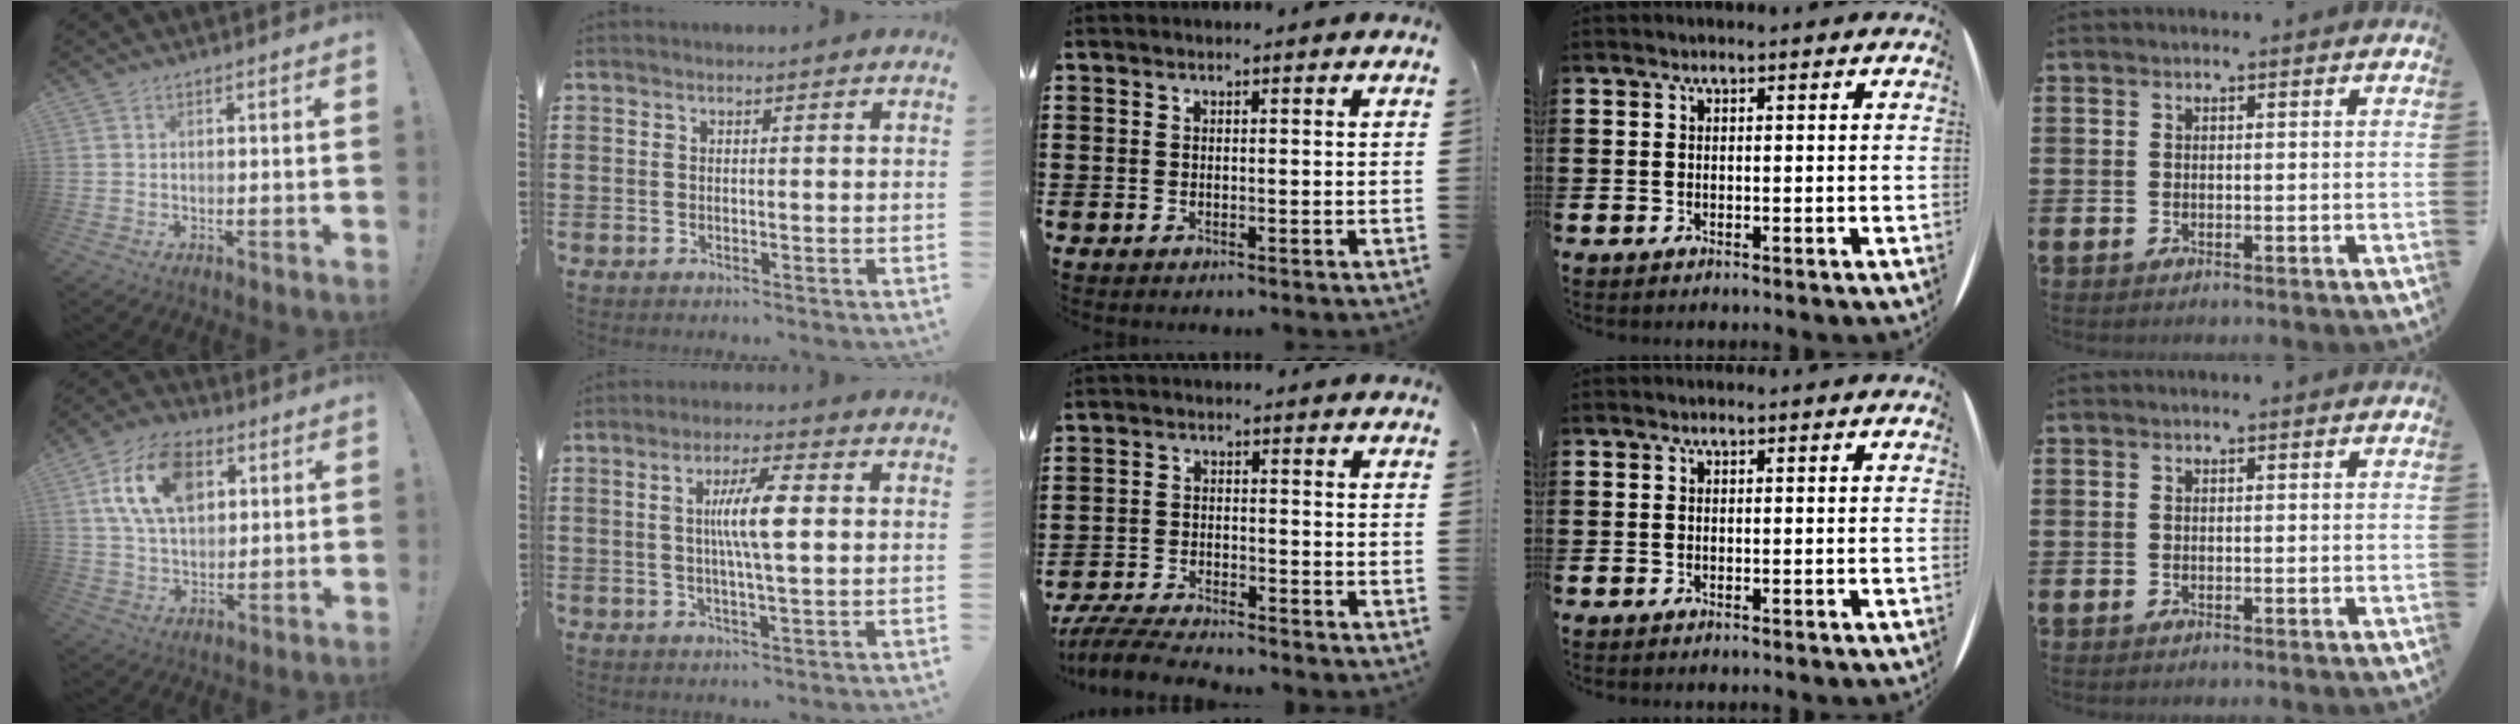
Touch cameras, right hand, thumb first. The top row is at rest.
{"thumb": {"total": 16.7, "force": [6.2, 10.7, 11.2], "torque": [-0.186, -0.005, 0.116]}, "index": {"total": 7.1, "force": [0.9, 1.0, 7.0], "torque": [-0.131, 0.003, 0.011]}, "middle": {"total": 5.5, "force": [-5.3, 0.5, 1.4], "torque": [-0.040, -0.004, -0.109]}}